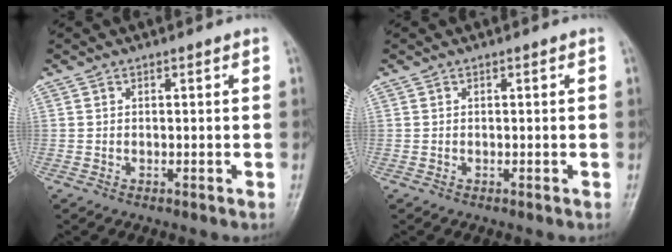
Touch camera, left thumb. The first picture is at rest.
{"total": 0.0}